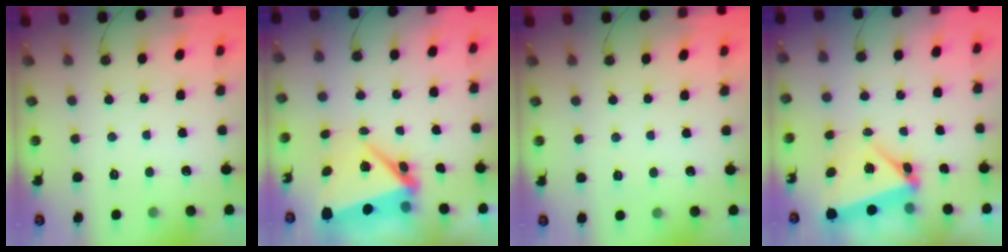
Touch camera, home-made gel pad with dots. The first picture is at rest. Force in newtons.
{"total": 7.5, "press": 7.4, "slide": 0.9}
{"total": 2.7, "press": 2.6, "slide": 0.7}
{"total": 5.5, "press": 5.5, "slide": 0.6}